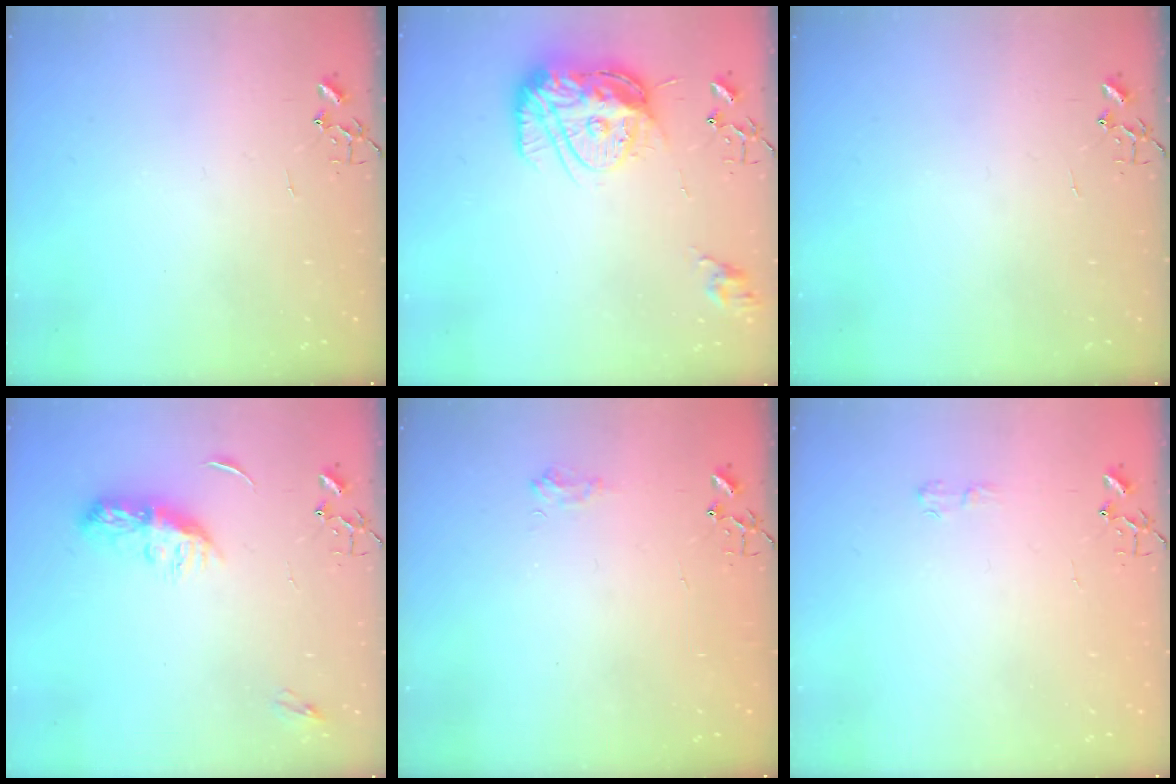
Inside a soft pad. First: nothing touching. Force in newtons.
{"total": 15.2, "press": 15.1, "slide": 1.5}
{"total": 0.0}
{"total": 8.3, "press": 8.3, "slide": 0.4}
{"total": 6.3, "press": 6.3, "slide": 0.8}
{"total": 4.2, "press": 4.2, "slide": 0.5}